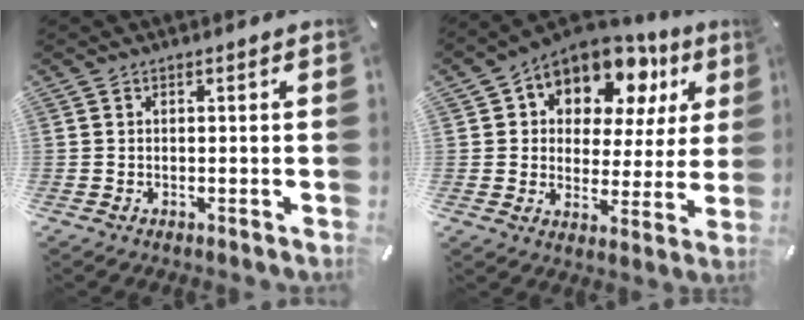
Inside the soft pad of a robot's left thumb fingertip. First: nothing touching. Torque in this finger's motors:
{"motor_torque": [2.32, 2.31, 2.05, -0.72, 0.12]}